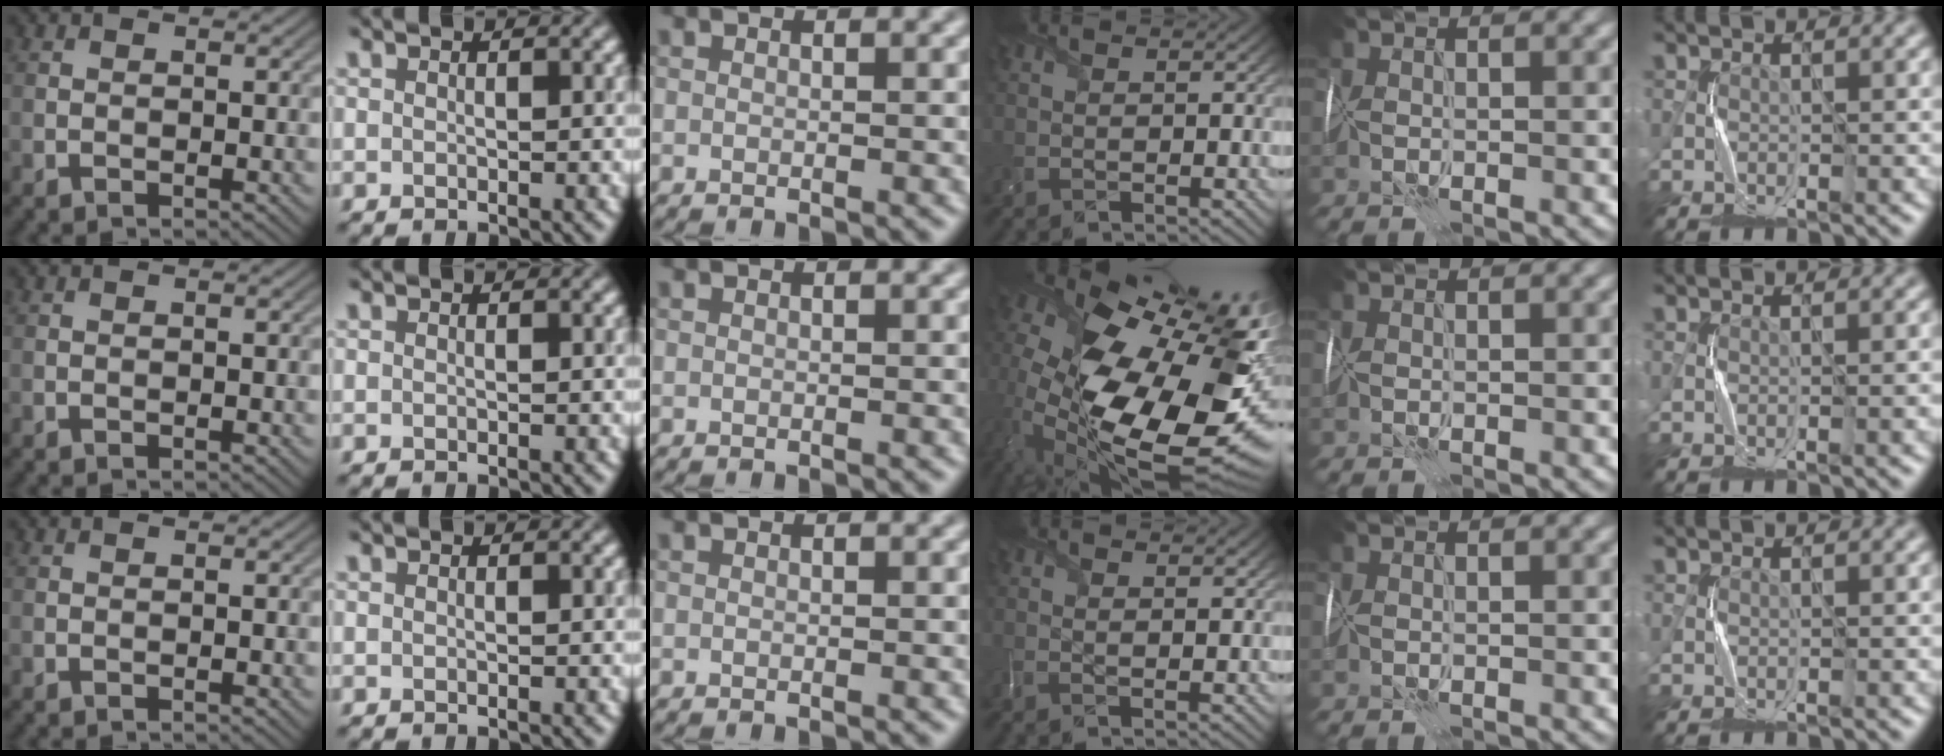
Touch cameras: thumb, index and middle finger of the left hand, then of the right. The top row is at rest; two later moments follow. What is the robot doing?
{"motion": "wrap", "object": "cellophane"}